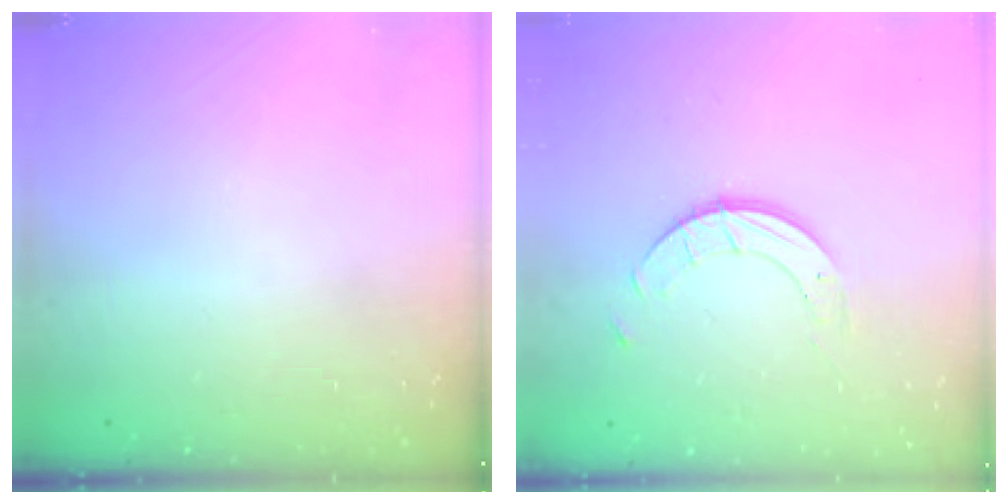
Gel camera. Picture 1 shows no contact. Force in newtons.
{"total": 5.1, "press": 5.1, "slide": 0.3}